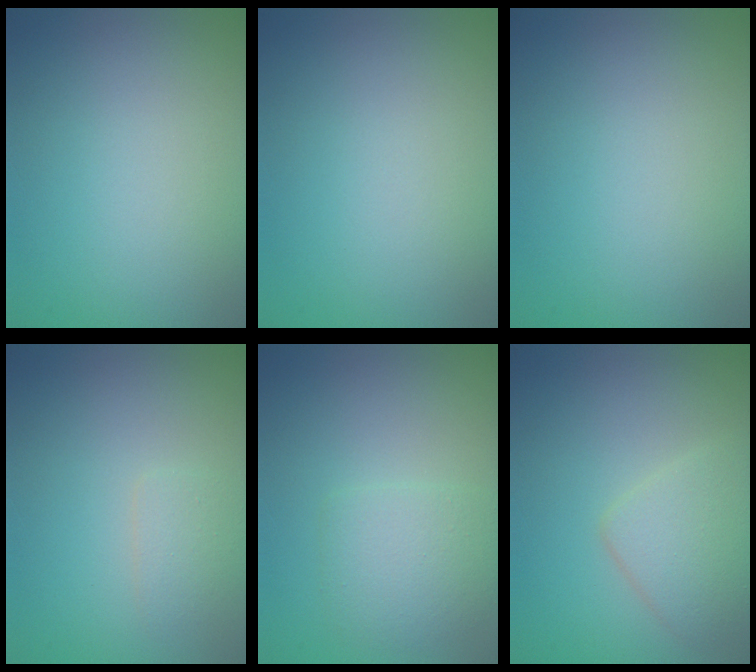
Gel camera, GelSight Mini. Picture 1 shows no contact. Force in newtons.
{"total": 0.0}
{"total": 0.0}
{"total": 1.3, "press": 1.3, "slide": 0.0}
{"total": 2.8, "press": 2.8, "slide": 0.1}
{"total": 3.1, "press": 3.1, "slide": 0.4}